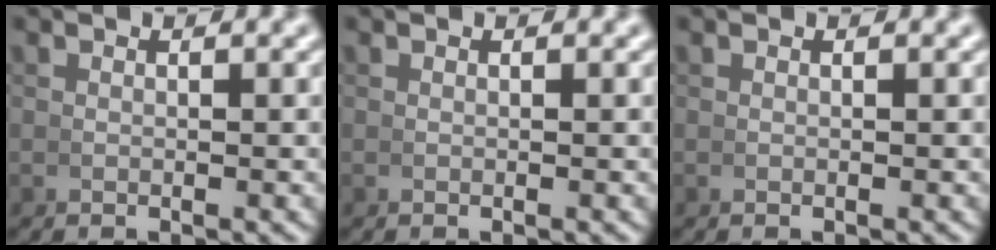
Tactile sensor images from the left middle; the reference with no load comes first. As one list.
[{"total": 0.0}, {"total": 0.0}]